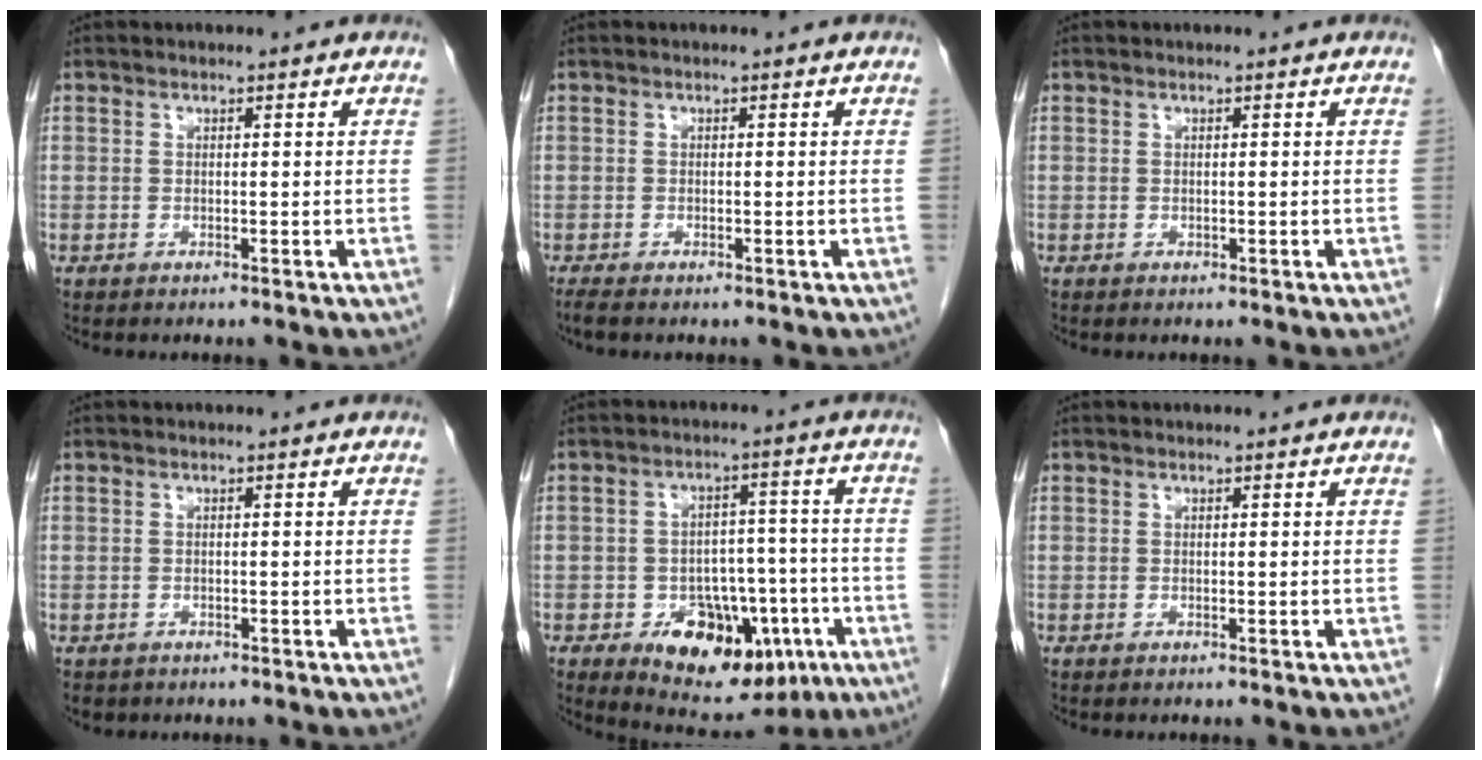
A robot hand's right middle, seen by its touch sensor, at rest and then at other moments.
{"total": 1.5, "force": [-1.2, 0.3, 0.9], "torque": [-0.025, -0.007, -0.020]}
{"total": 0.0}
{"total": 1.8, "force": [-1.3, 1.3, 0.4], "torque": [-0.012, -0.001, -0.016]}
{"total": 13.9, "force": [-6.3, 7.9, 9.6], "torque": [-0.132, 0.015, -0.083]}
{"total": 0.0}